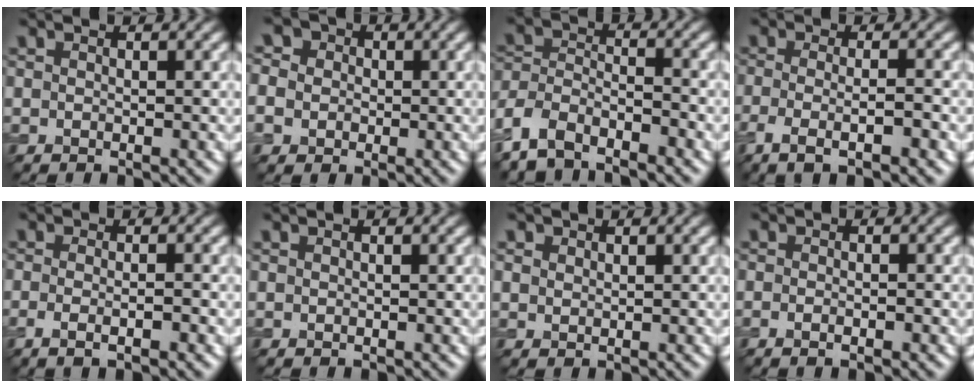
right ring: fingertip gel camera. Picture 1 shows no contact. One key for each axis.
{"total": 6.8, "fx": 0.7, "fy": 6.1, "fz": 2.9, "tx": -0.063, "ty": 0.035, "tz": -0.022}
{"total": 5.8, "fx": -4.7, "fy": 2.3, "fz": 2.6, "tx": -0.049, "ty": -0.003, "tz": -0.102}
{"total": 5.2, "fx": -2.2, "fy": 1.5, "fz": 4.4, "tx": -0.078, "ty": -0.014, "tz": -0.037}
{"total": 3.7, "fx": -1.0, "fy": 1.4, "fz": 3.3, "tx": -0.034, "ty": -0.001, "tz": -0.019}
{"total": 0.0}
{"total": 0.9, "fx": 0.6, "fy": 0.7, "fz": 0.2, "tx": -0.005, "ty": -0.001, "tz": 0.012}
{"total": 2.3, "fx": -0.5, "fy": 1.1, "fz": 2.0, "tx": -0.009, "ty": 0.005, "tz": -0.015}